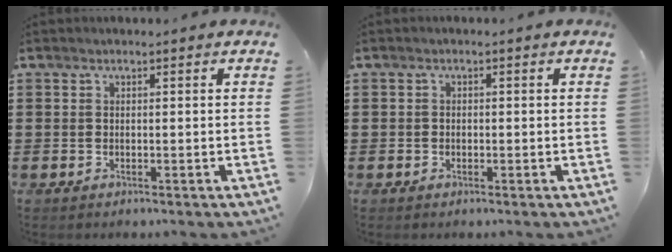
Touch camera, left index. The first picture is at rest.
{"total": 0.8, "force": [-0.4, 0.6, 0.2], "torque": [-0.007, 0.002, -0.008]}